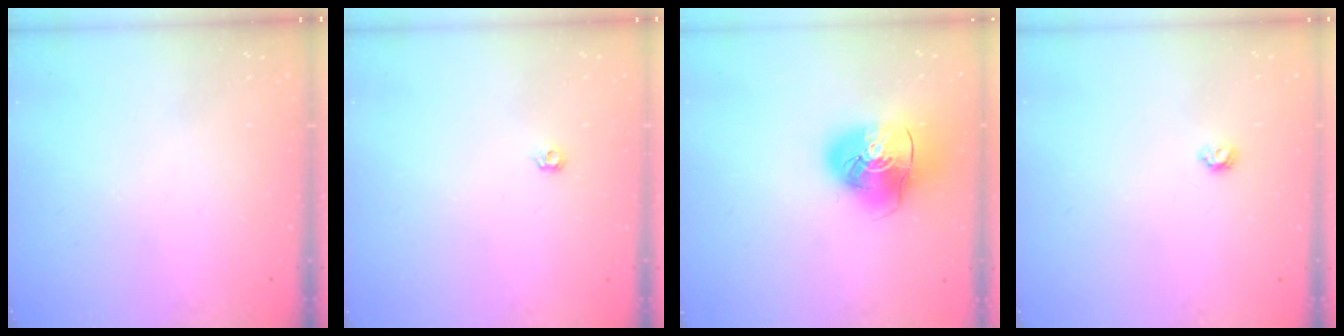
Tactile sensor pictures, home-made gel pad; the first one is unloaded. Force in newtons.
{"total": 4.7, "press": 4.7, "slide": 0.8}
{"total": 12.3, "press": 12.2, "slide": 1.9}
{"total": 3.9, "press": 3.8, "slide": 0.7}